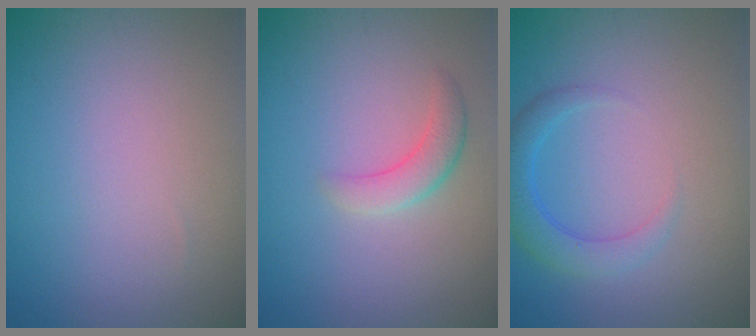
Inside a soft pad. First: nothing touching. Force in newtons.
{"total": 2.1, "press": 2.1, "slide": 0.2}
{"total": 2.8, "press": 2.8, "slide": 0.2}